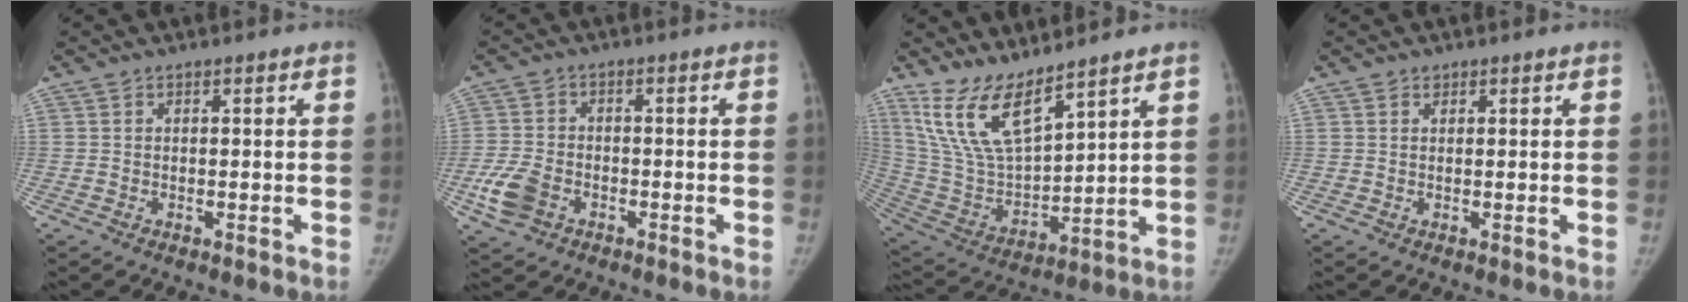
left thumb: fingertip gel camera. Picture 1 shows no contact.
{"total": 6.4, "force": [-2.8, 4.4, 3.6], "torque": [-0.078, 0.011, -0.054]}
{"total": 13.8, "force": [10.2, 4.2, 8.2], "torque": [-0.145, -0.060, 0.223]}
{"total": 0.6, "force": [0.4, 0.4, 0.0], "torque": [0.006, -0.002, 0.003]}